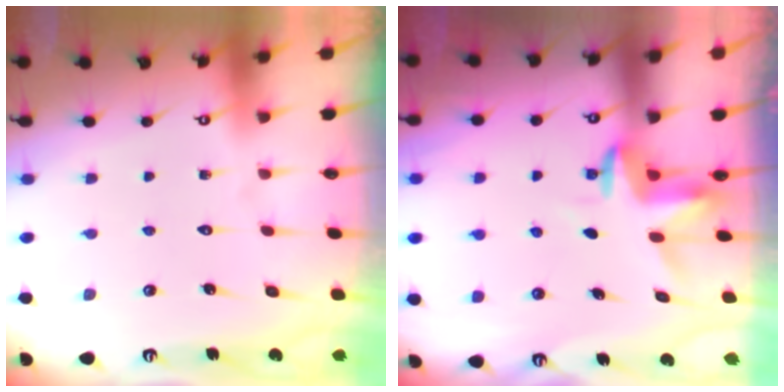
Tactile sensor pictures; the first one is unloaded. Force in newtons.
{"total": 3.6, "press": 3.6, "slide": 0.2}